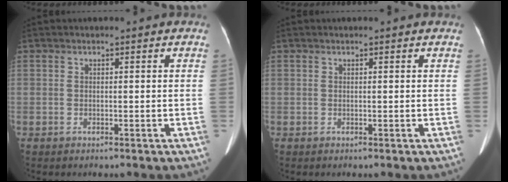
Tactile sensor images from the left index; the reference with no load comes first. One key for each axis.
{"total": 0.9, "fx": 0.8, "fy": 0.1, "fz": 0.4, "tx": -0.006, "ty": 0.014, "tz": 0.008}